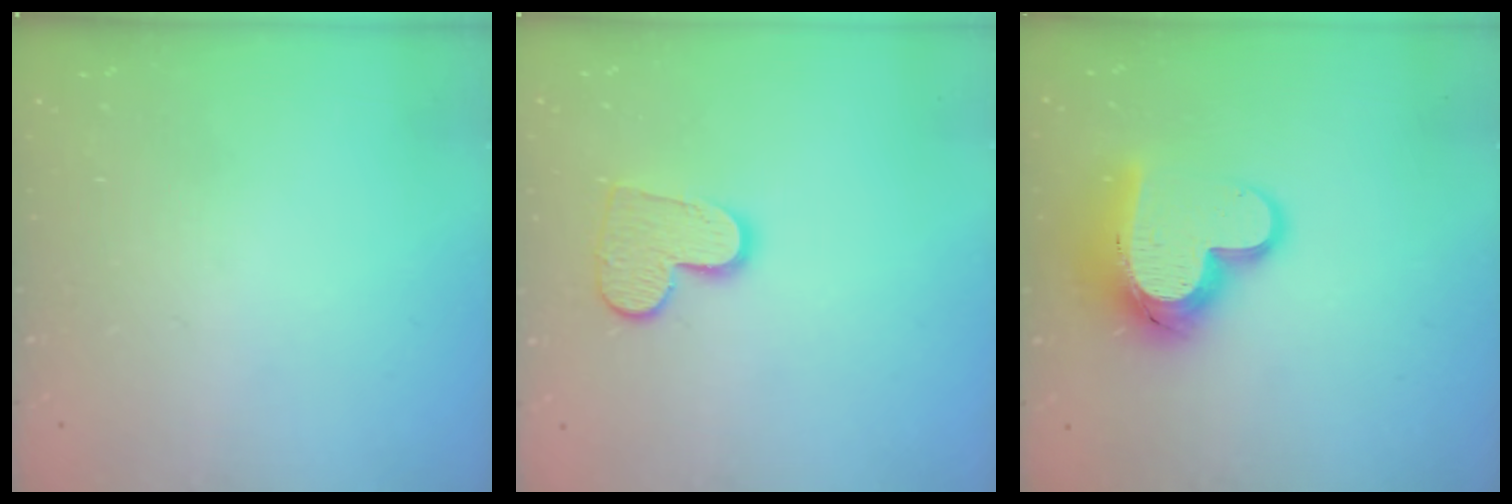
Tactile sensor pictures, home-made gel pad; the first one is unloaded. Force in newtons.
{"total": 10.9, "press": 10.9, "slide": 0.8}
{"total": 15.7, "press": 15.6, "slide": 1.3}